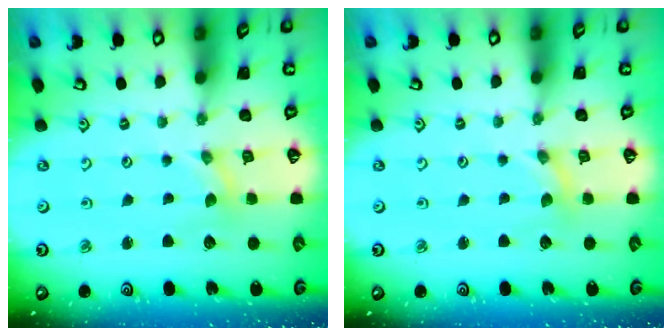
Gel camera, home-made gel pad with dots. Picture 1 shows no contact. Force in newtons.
{"total": 0.0}